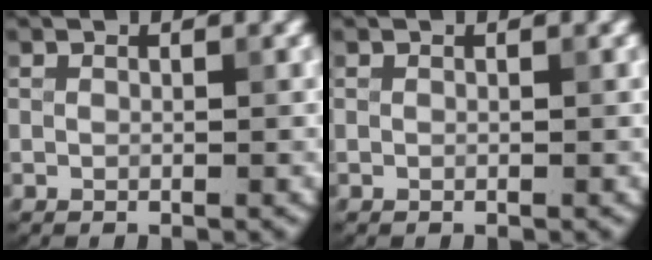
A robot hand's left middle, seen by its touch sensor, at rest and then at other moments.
{"total": 0.0}